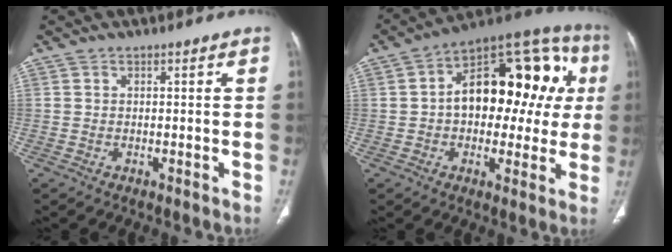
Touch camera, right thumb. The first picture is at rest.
{"total": 23.0, "force": [2.7, 13.5, 18.5], "torque": [-0.209, 0.044, 0.030]}